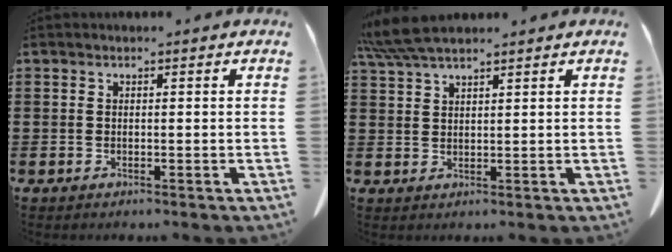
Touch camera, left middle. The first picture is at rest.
{"total": 5.1, "force": [4.3, 0.7, 2.7], "torque": [-0.066, -0.007, 0.082]}